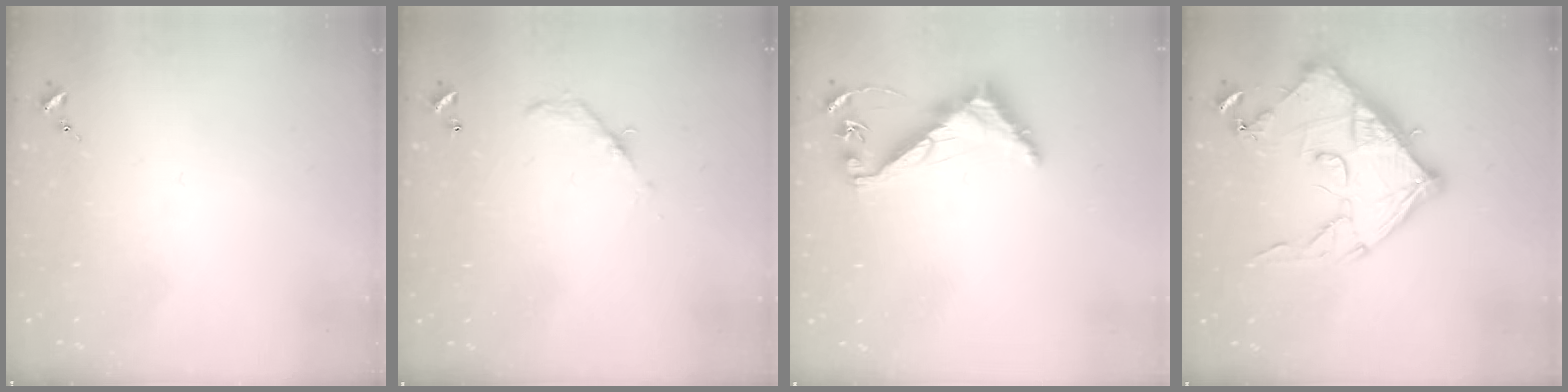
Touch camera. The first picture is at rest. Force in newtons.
{"total": 6.2, "press": 6.2, "slide": 0.4}
{"total": 7.3, "press": 7.3, "slide": 0.6}
{"total": 15.4, "press": 15.4, "slide": 0.9}